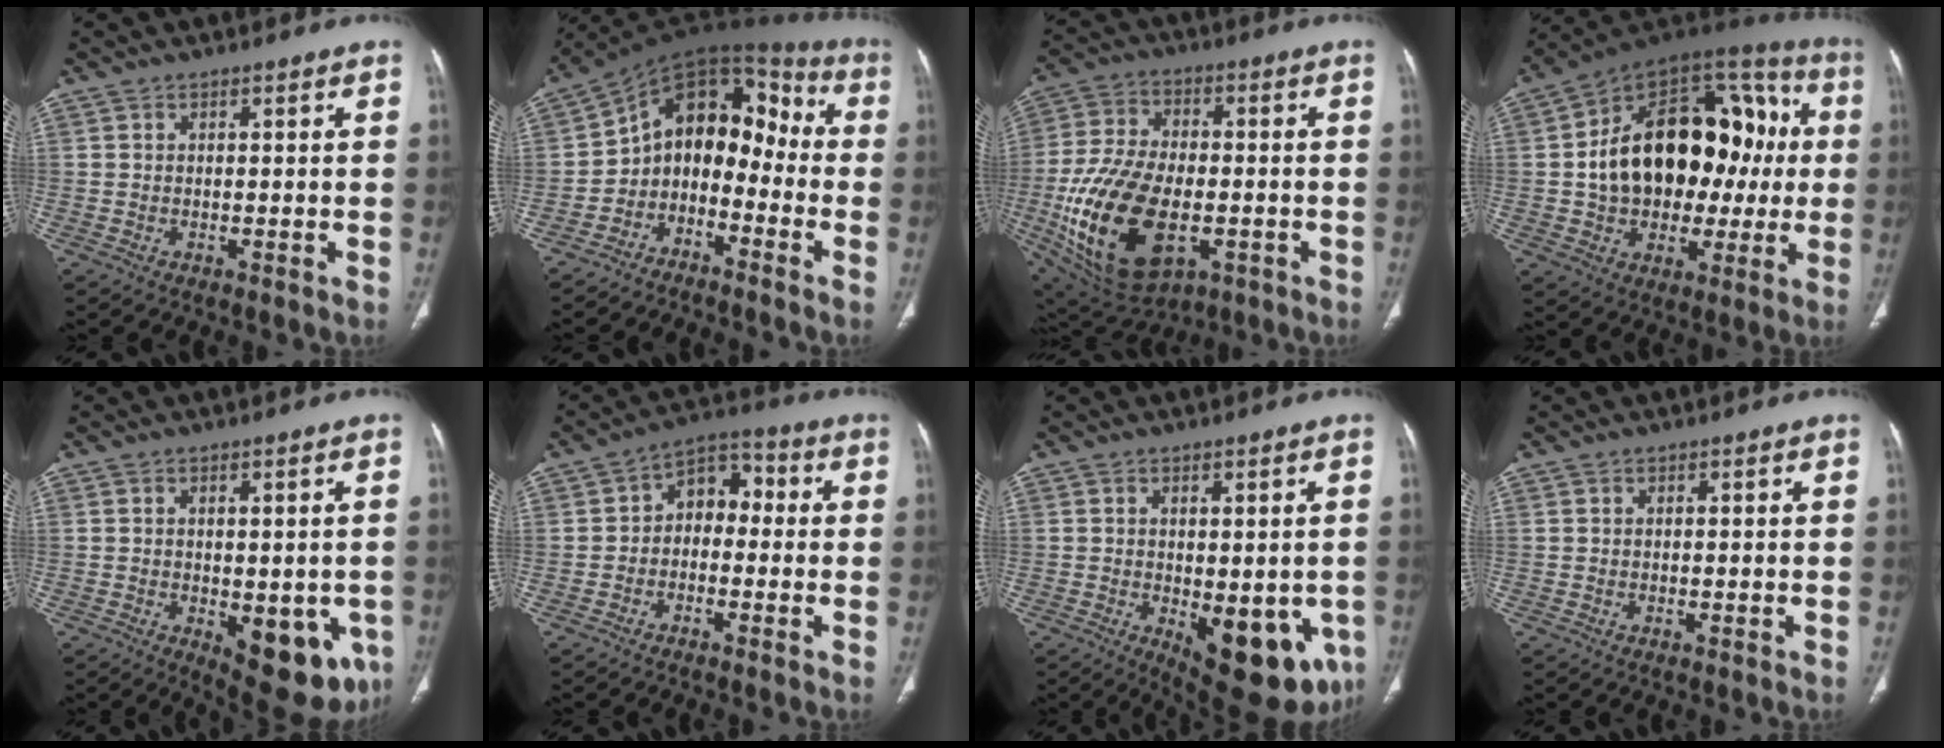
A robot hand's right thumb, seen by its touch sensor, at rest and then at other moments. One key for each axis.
{"total": 13.6, "fx": -4.2, "fy": 9.6, "fz": 8.7, "tx": -0.087, "ty": 0.104, "tz": -0.083}
{"total": 23.6, "fx": -5.8, "fy": 13.6, "fz": 18.4, "tx": -0.349, "ty": 0.002, "tz": -0.077}
{"total": 28.6, "fx": 1.2, "fy": 18.3, "fz": 22.0, "tx": -0.316, "ty": 0.045, "tz": 0.026}
{"total": 12.9, "fx": -4.1, "fy": 6.1, "fz": 10.6, "tx": -0.107, "ty": -0.010, "tz": -0.036}
{"total": 7.3, "fx": -0.5, "fy": 5.2, "fz": 5.1, "tx": -0.047, "ty": 0.037, "tz": -0.026}
{"total": 15.1, "fx": -4.6, "fy": 6.8, "fz": 12.7, "tx": -0.125, "ty": -0.015, "tz": -0.040}
{"total": 0.0}